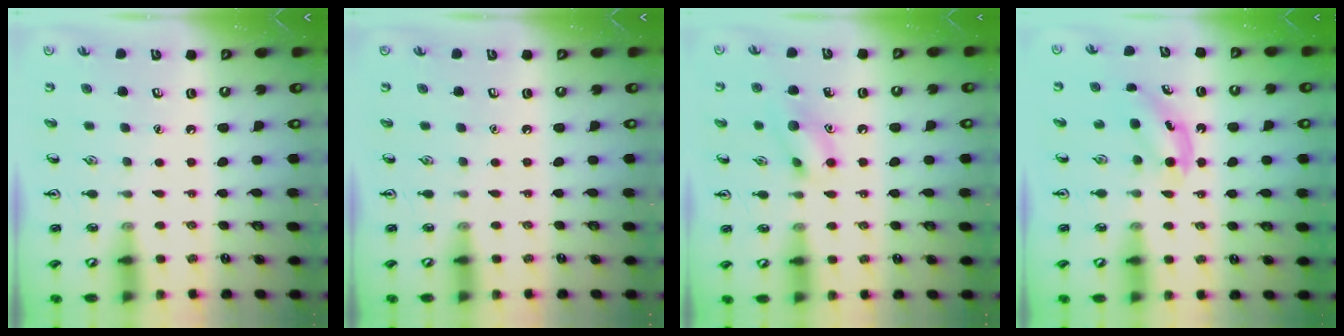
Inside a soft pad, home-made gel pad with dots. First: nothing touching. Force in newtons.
{"total": 0.0}
{"total": 9.4, "press": 9.4, "slide": 0.9}
{"total": 4.5, "press": 4.2, "slide": 1.5}